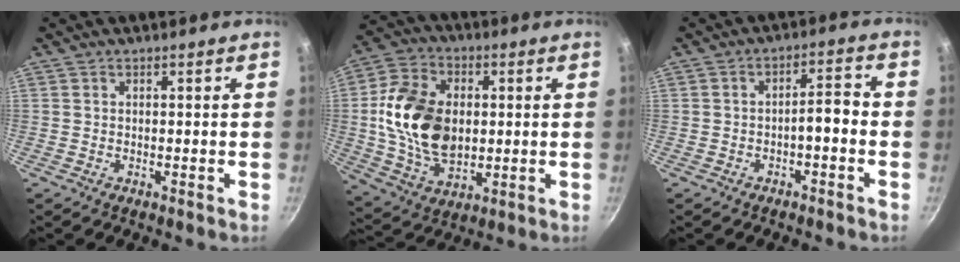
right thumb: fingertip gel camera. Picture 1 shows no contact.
{"total": 18.2, "force": [0.9, 12.4, 13.3], "torque": [-0.228, 0.001, 0.018]}
{"total": 4.2, "force": [-1.7, 1.5, 3.5], "torque": [-0.047, 0.033, -0.022]}